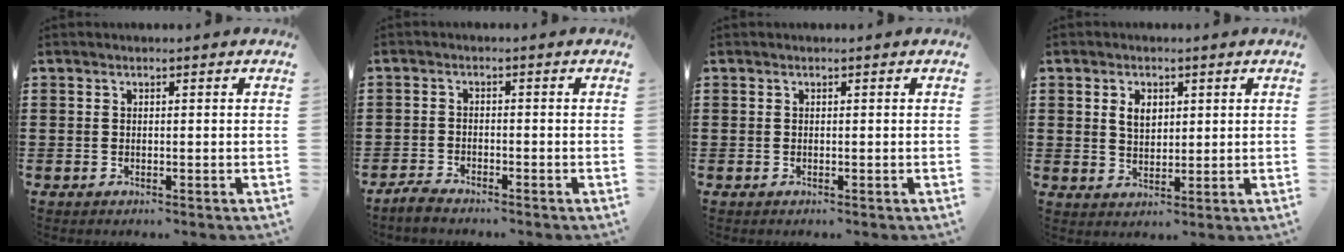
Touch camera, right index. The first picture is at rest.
{"total": 1.9, "force": [-1.9, 0.2, 0.1], "torque": [-0.008, 0.003, -0.039]}
{"total": 0.0}
{"total": 3.3, "force": [1.2, 2.2, 2.2], "torque": [-0.052, 0.009, 0.021]}